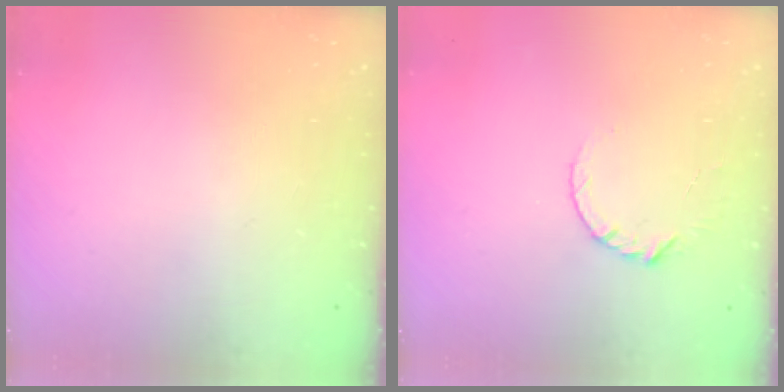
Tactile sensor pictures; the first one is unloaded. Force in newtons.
{"total": 4.6, "press": 4.6, "slide": 0.5}